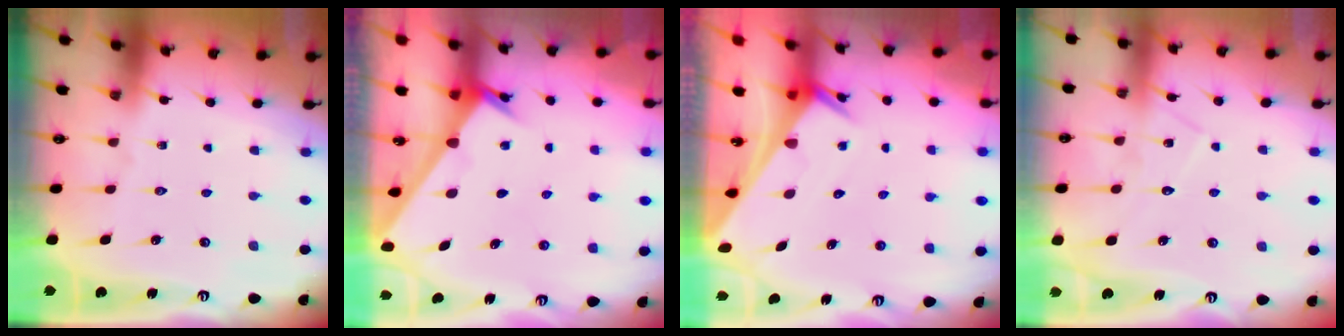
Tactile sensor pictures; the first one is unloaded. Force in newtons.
{"total": 2.2, "press": 2.2, "slide": 0.2}
{"total": 2.5, "press": 2.5, "slide": 0.1}
{"total": 7.7, "press": 7.6, "slide": 0.6}